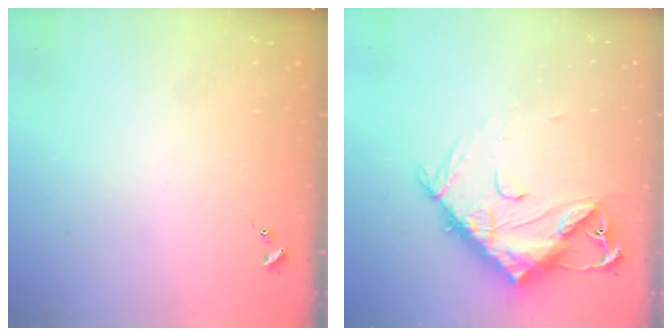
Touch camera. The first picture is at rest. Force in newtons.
{"total": 14.3, "press": 14.2, "slide": 1.3}